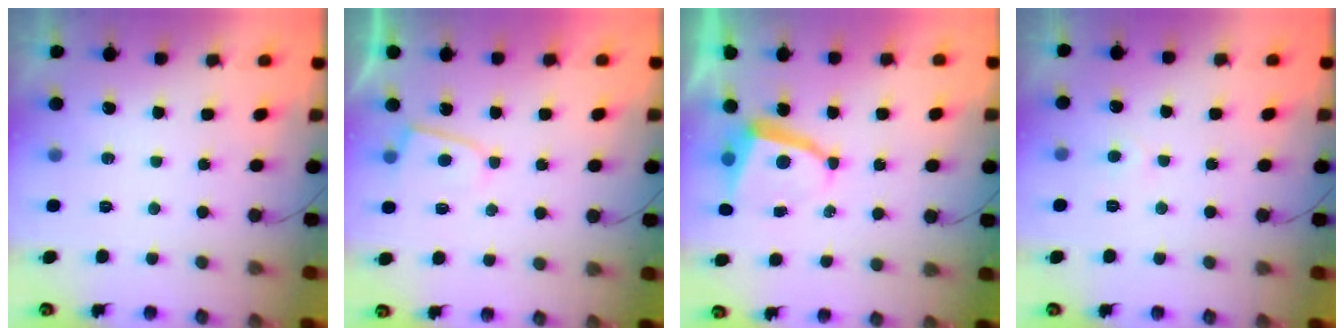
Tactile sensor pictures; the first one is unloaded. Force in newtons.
{"total": 3.9, "press": 3.8, "slide": 0.4}
{"total": 6.2, "press": 6.1, "slide": 0.7}
{"total": 3.0, "press": 3.0, "slide": 0.3}